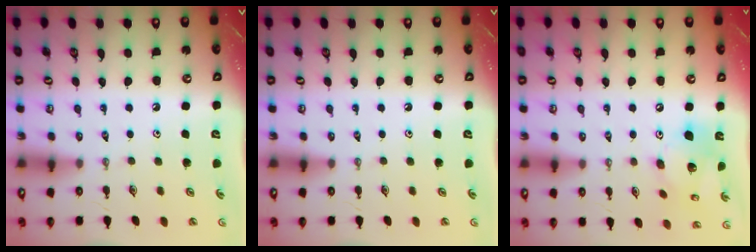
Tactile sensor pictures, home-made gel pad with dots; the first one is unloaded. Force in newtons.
{"total": 0.0}
{"total": 17.3, "press": 16.9, "slide": 3.6}